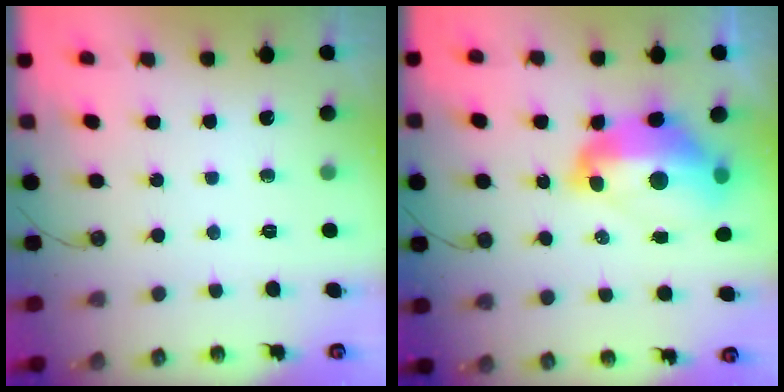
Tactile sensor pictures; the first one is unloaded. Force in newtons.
{"total": 10.3, "press": 10.2, "slide": 1.3}